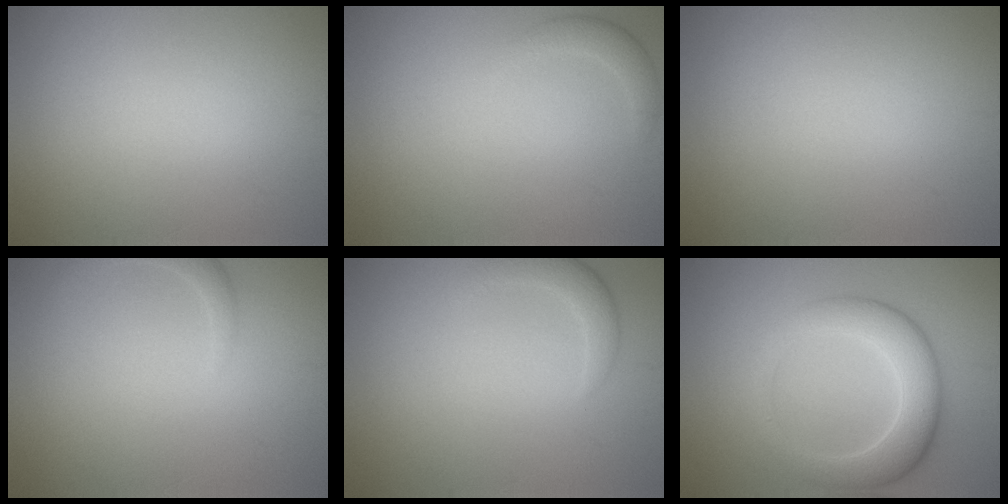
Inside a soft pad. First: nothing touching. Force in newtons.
{"total": 1.5, "press": 1.5, "slide": 0.1}
{"total": 0.0}
{"total": 1.4, "press": 1.4, "slide": 0.1}
{"total": 1.8, "press": 1.8, "slide": 0.0}
{"total": 5.6, "press": 5.6, "slide": 0.2}